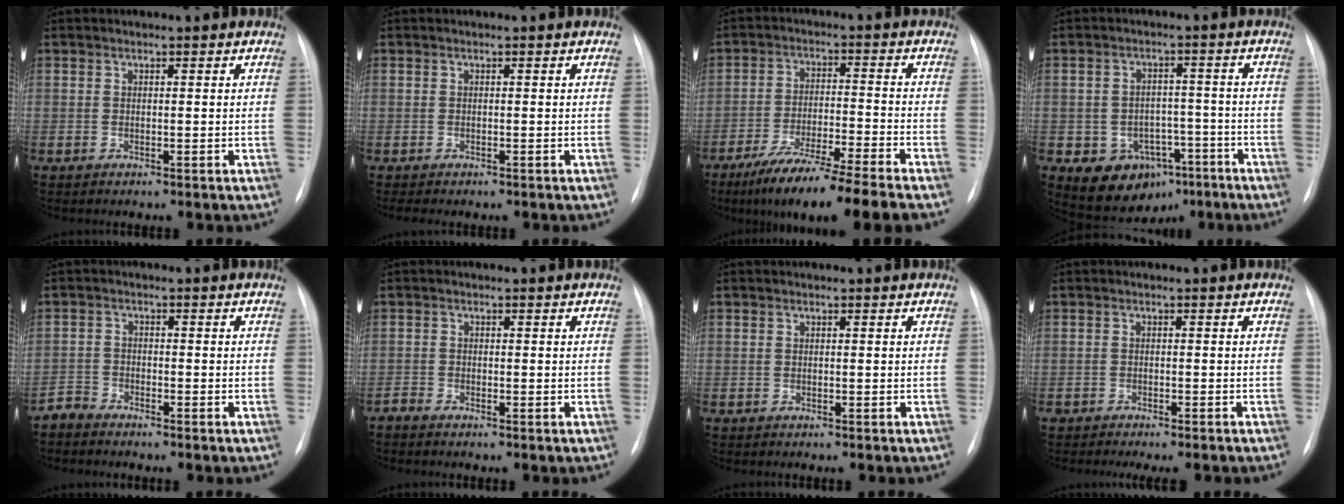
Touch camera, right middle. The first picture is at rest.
{"total": 2.4, "force": [-1.9, 0.8, 1.1], "torque": [-0.015, -0.005, -0.020]}
{"total": 13.6, "force": [-10.3, -1.0, 8.8], "torque": [-0.151, -0.039, -0.171]}
{"total": 9.0, "force": [-4.7, 6.7, 3.8], "torque": [-0.057, 0.024, -0.057]}
{"total": 2.3, "force": [-2.2, 0.5, -0.4], "torque": [0.012, -0.005, -0.045]}
{"total": 1.1, "force": [-1.1, 0.1, 0.2], "torque": [-0.008, -0.002, -0.023]}
{"total": 0.0}
{"total": 7.3, "force": [-6.3, 1.6, 3.3], "torque": [-0.035, -0.003, -0.084]}